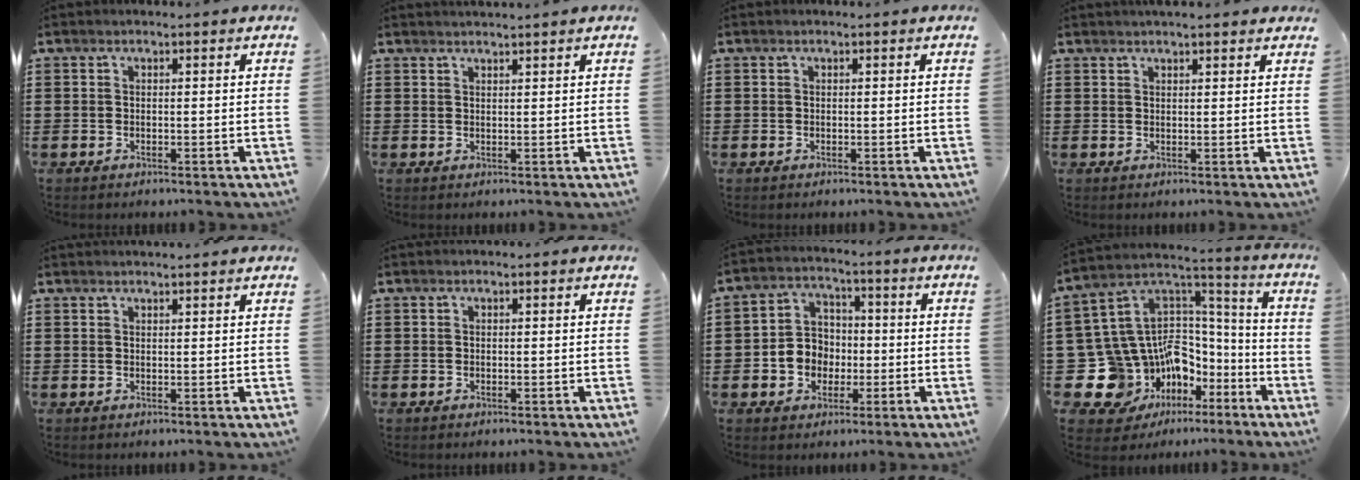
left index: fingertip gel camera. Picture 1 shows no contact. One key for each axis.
{"total": 1.1, "fx": 1.1, "fy": -0.2, "fz": 0.1, "tx": -0.002, "ty": -0.003, "tz": 0.021}
{"total": 0.0}
{"total": 1.7, "fx": 1.6, "fy": 0.2, "fz": 0.6, "tx": -0.014, "ty": 0.004, "tz": 0.031}
{"total": 0.9, "fx": 0.9, "fy": -0.1, "fz": 0.1, "tx": -0.004, "ty": -0.003, "tz": 0.017}
{"total": 0.0}
{"total": 5.6, "fx": -1.4, "fy": 5.2, "fz": 1.6, "tx": -0.046, "ty": 0.019, "tz": -0.026}
{"total": 13.4, "fx": -7.2, "fy": 10.5, "fz": 4.1, "tx": -0.150, "ty": -0.030, "tz": -0.112}